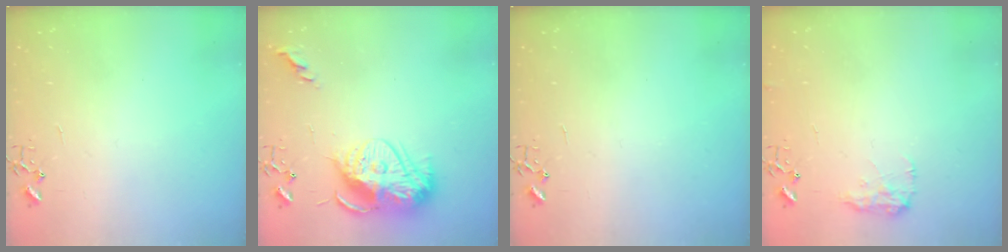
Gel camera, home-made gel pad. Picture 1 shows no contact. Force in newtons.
{"total": 15.6, "press": 15.6, "slide": 1.2}
{"total": 0.0}
{"total": 8.7, "press": 8.6, "slide": 0.5}